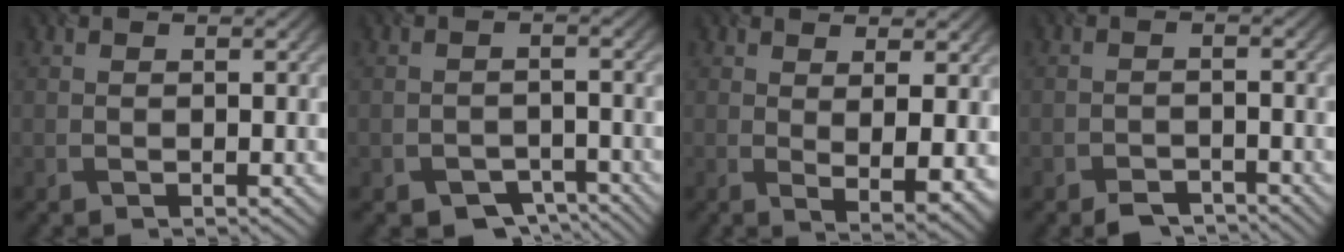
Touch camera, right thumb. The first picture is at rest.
{"total": 4.1, "force": [-3.0, 2.1, 1.6], "torque": [-0.022, -0.008, -0.047]}
{"total": 4.3, "force": [1.1, 1.1, 4.1], "torque": [-0.070, -0.012, 0.026]}
{"total": 3.1, "force": [-2.6, 1.1, 1.3], "torque": [-0.021, 0.000, -0.047]}